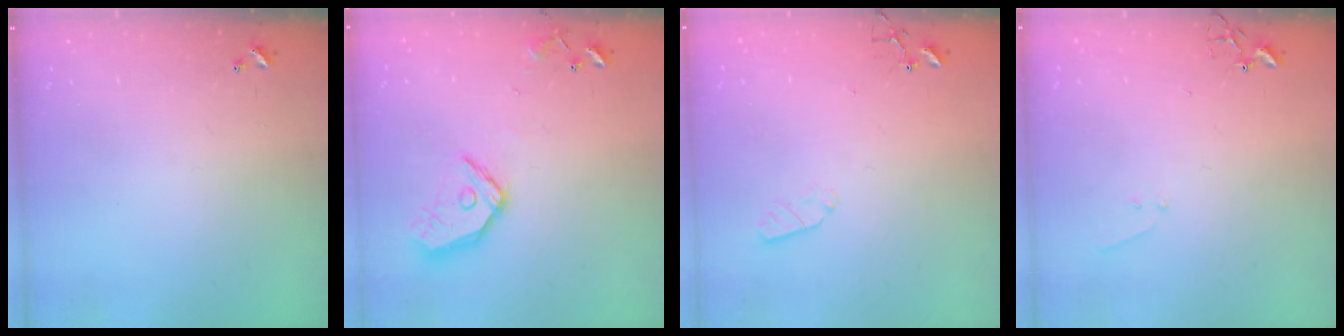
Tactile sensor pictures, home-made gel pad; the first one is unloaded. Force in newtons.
{"total": 12.2, "press": 12.2, "slide": 1.1}
{"total": 3.6, "press": 3.5, "slide": 0.6}
{"total": 5.7, "press": 5.7, "slide": 0.7}